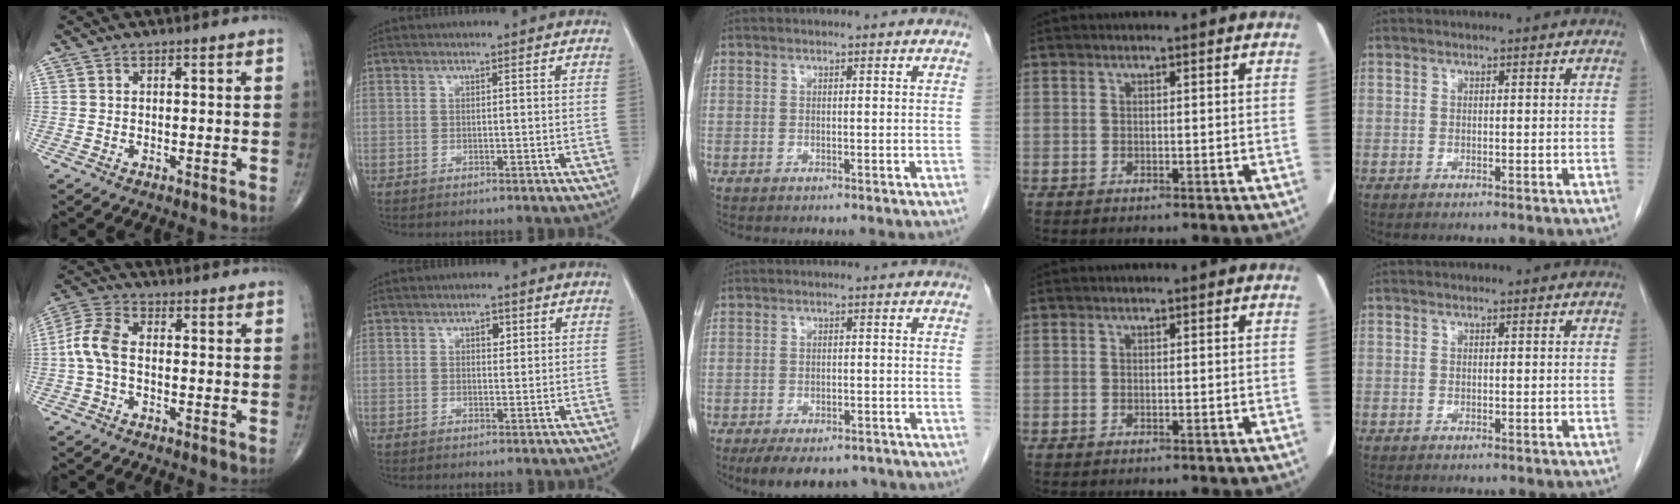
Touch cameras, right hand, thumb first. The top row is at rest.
{"thumb": {"total": 6.7, "force": [-0.8, 3.8, 5.5], "torque": [-0.123, 0.020, -0.026]}, "index": {"total": 1.8, "force": [0.7, 1.0, 1.3], "torque": [-0.018, 0.000, 0.009]}, "middle": {"total": 10.1, "force": [-7.9, 4.4, 4.4], "torque": [-0.063, -0.001, -0.108]}}